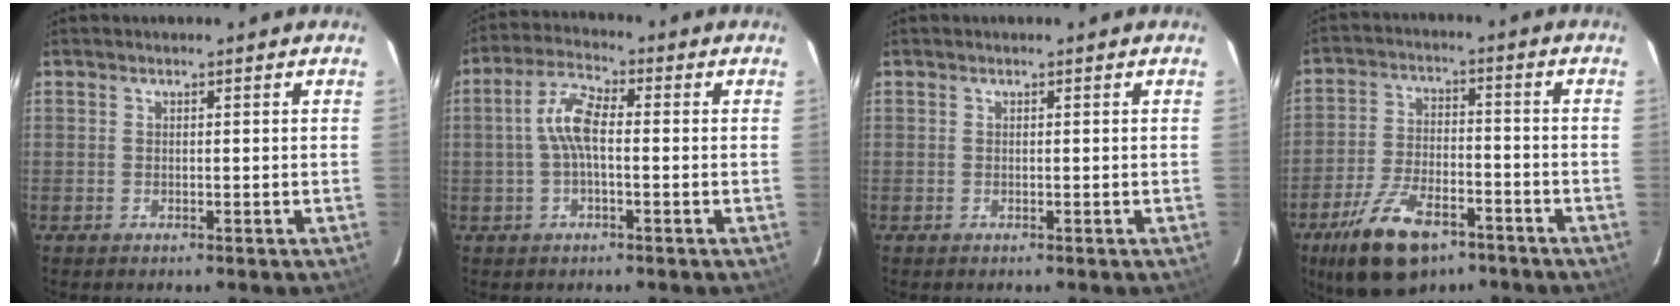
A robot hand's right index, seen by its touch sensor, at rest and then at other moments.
{"total": 6.3, "force": [-0.4, 2.3, 5.9], "torque": [-0.126, 0.019, -0.009]}
{"total": 0.0}
{"total": 14.3, "force": [-9.2, 6.5, 8.8], "torque": [-0.190, -0.014, -0.157]}